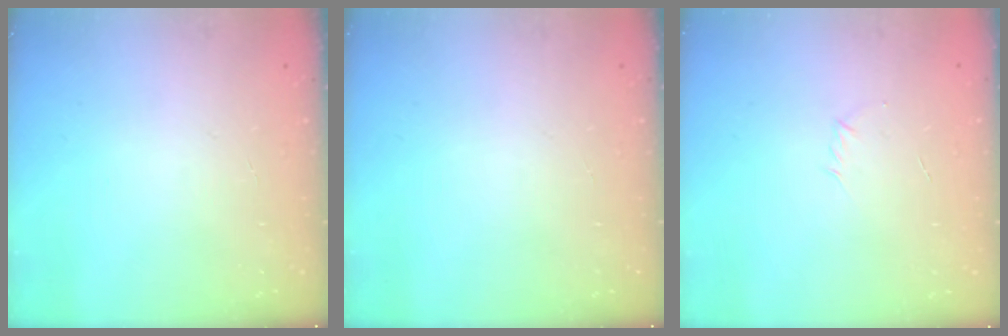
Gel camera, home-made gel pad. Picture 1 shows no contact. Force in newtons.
{"total": 0.0}
{"total": 2.9, "press": 2.8, "slide": 0.8}